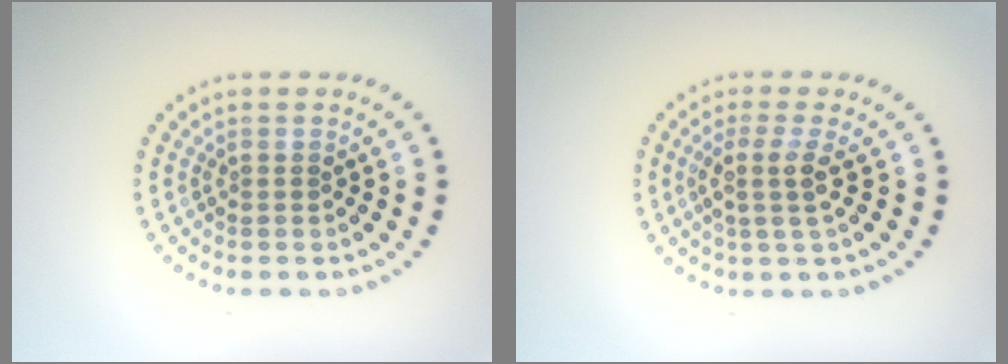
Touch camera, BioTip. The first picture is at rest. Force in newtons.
{"total": 2.4, "press": 1.9, "slide": 1.4}